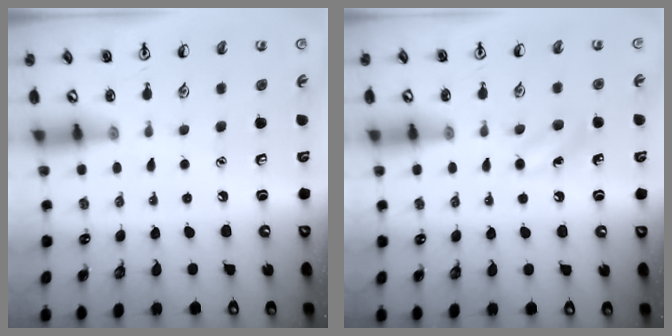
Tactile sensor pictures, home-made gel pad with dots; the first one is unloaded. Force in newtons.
{"total": 5.8, "press": 5.5, "slide": 1.9}